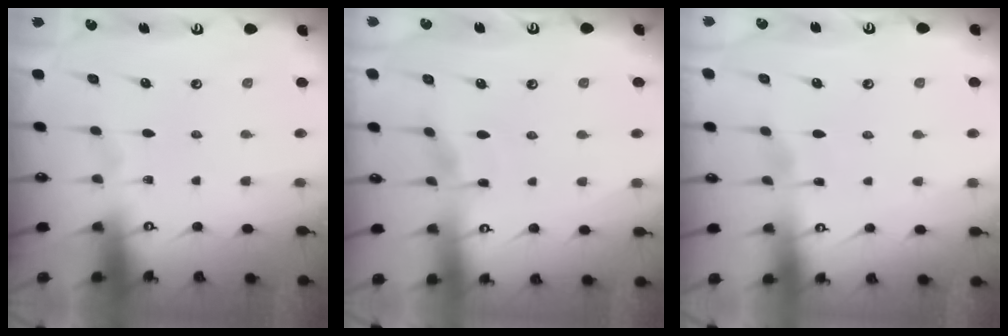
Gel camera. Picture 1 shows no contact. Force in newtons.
{"total": 2.9, "press": 2.9, "slide": 0.5}
{"total": 2.0, "press": 2.0, "slide": 0.3}